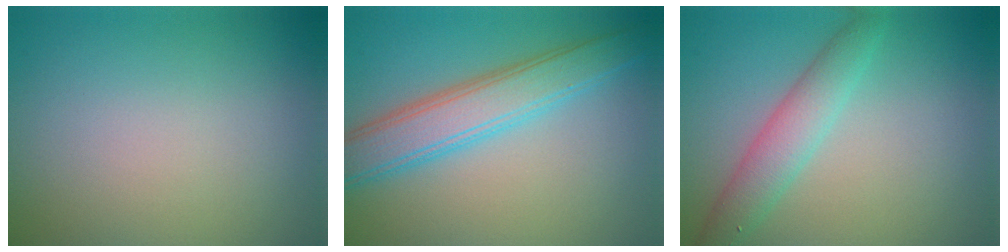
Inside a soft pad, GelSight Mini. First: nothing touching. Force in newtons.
{"total": 5.2, "press": 5.2, "slide": 0.3}
{"total": 3.4, "press": 3.4, "slide": 0.1}